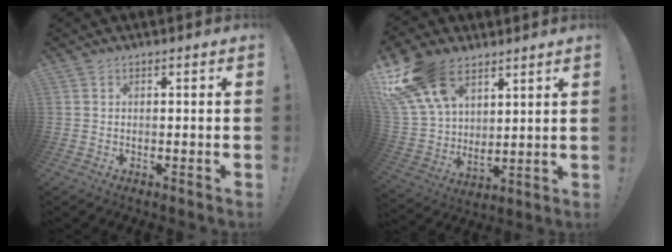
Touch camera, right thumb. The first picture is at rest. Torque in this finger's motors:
{"motor_torque": [1.65, 1.58, 0.09, 0.12, 0.02]}